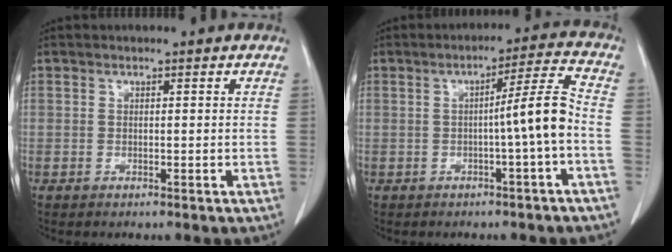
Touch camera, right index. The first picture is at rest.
{"total": 6.4, "force": [-1.4, -1.2, 6.2], "torque": [-0.089, 0.013, -0.020]}